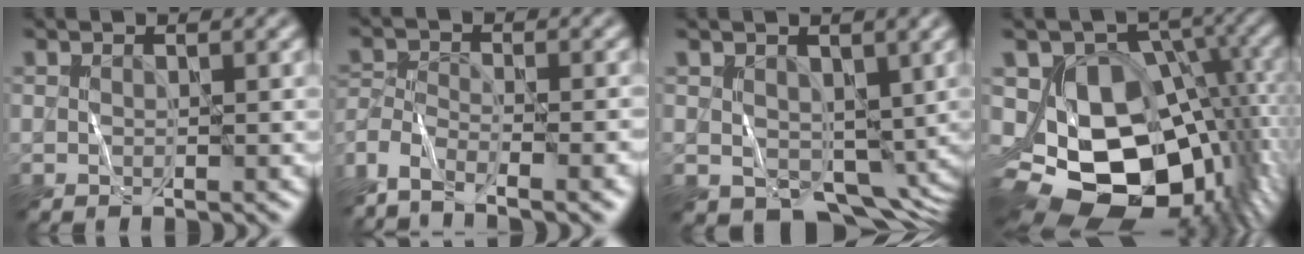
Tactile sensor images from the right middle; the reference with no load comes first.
{"total": 7.2, "force": [-5.7, 1.8, 4.1], "torque": [-0.073, -0.011, -0.109]}
{"total": 5.9, "force": [-0.7, 4.4, 3.8], "torque": [-0.064, -0.022, -0.004]}
{"total": 14.6, "force": [-2.0, 10.7, 9.8], "torque": [-0.147, -0.013, -0.024]}